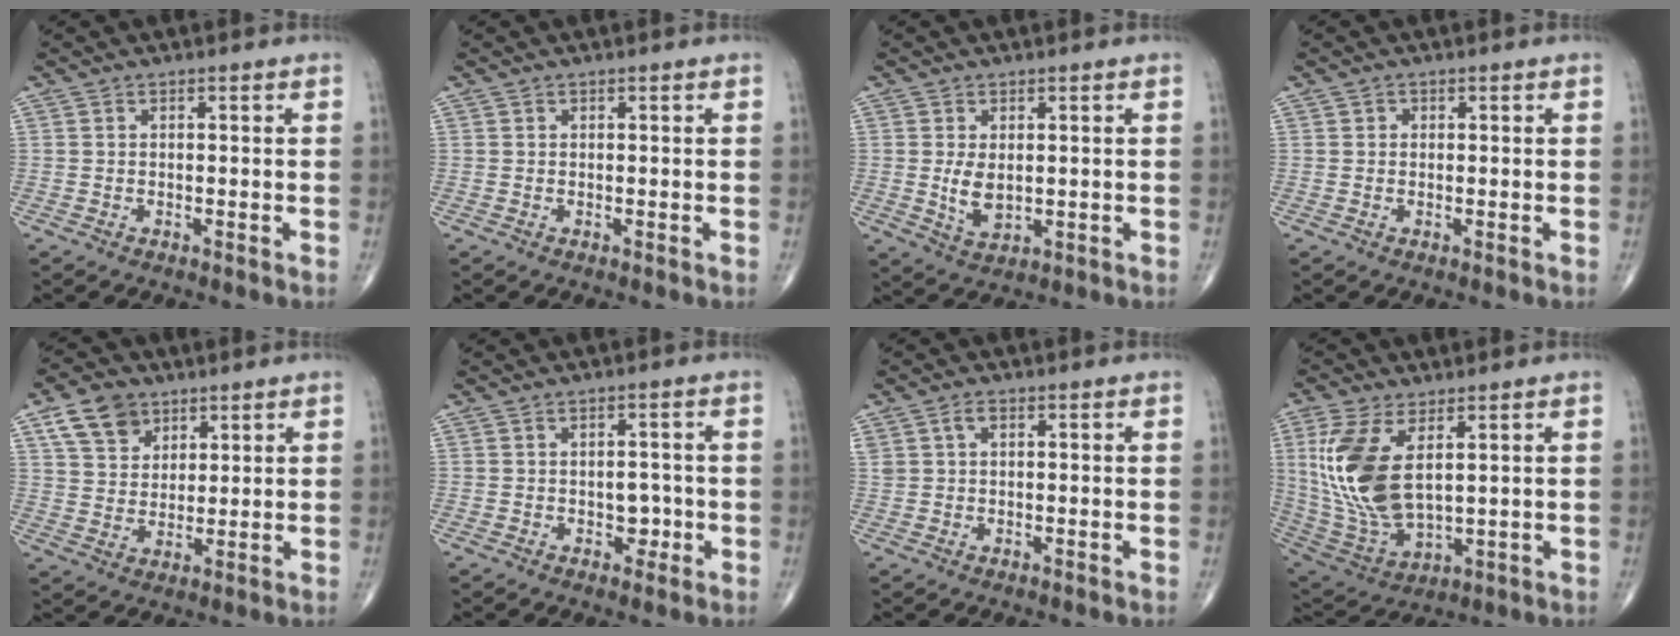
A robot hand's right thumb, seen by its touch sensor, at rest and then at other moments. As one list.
[{"total": 0.0}, {"total": 4.6, "force": [0.3, 2.7, 3.7], "torque": [-0.064, -0.014, 0.015]}, {"total": 0.6, "force": [0.1, 0.6, 0.1], "torque": [0.002, 0.001, 0.002]}, {"total": 8.8, "force": [5.0, 6.1, 3.9], "torque": [-0.050, -0.020, 0.094]}, {"total": 2.0, "force": [-0.5, 1.5, 1.2], "torque": [-0.002, 0.004, -0.008]}, {"total": 2.3, "force": [0.9, 1.6, 1.5], "torque": [-0.029, 0.010, 0.022]}, {"total": 16.2, "force": [4.0, 8.0, 13.5], "torque": [-0.289, -0.020, 0.094]}]